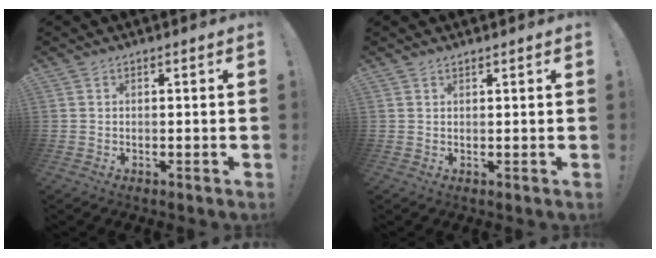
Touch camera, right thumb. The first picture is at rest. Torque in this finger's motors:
{"motor_torque": [-0.36, 0.09, -0.10, 0.24, -0.01]}